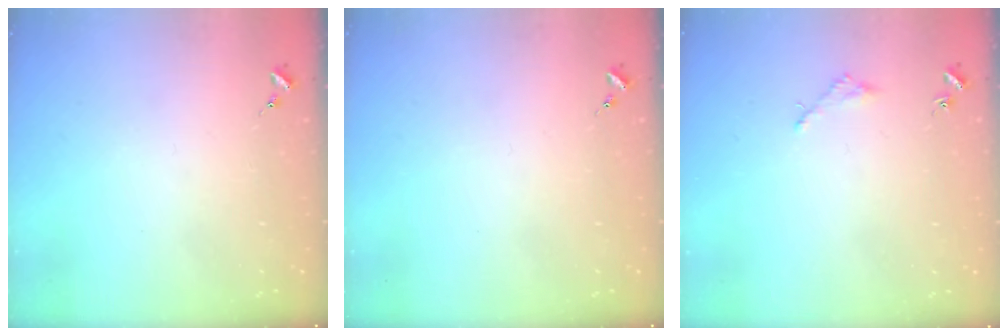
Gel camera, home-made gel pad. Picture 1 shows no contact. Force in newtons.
{"total": 0.0}
{"total": 1.6, "press": 1.6, "slide": 0.2}